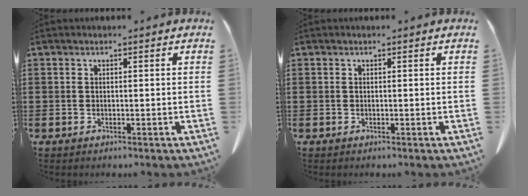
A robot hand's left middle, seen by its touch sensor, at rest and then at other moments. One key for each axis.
{"total": 0.0}